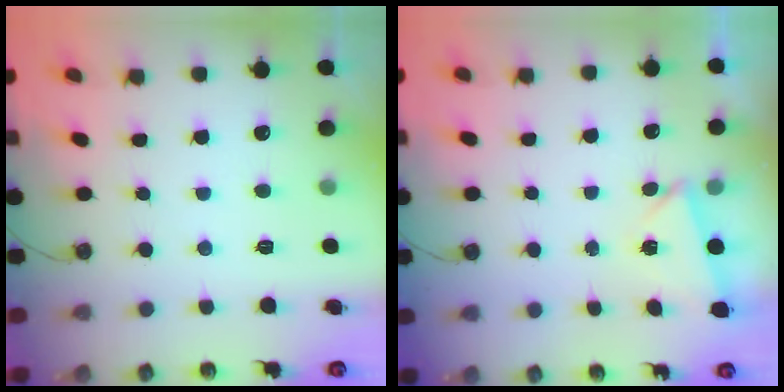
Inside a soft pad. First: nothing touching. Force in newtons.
{"total": 1.9, "press": 1.4, "slide": 1.4}